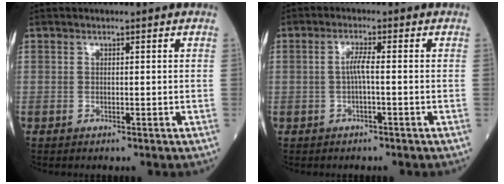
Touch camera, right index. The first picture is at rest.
{"total": 2.2, "force": [-0.3, 0.1, 2.2], "torque": [-0.041, 0.002, -0.006]}